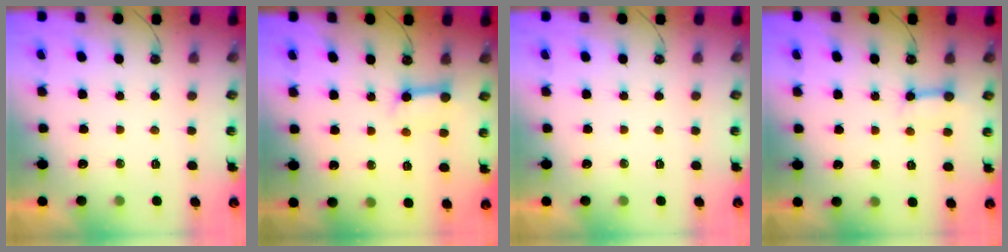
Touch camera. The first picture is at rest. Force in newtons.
{"total": 8.1, "press": 8.1, "slide": 0.8}
{"total": 0.0}
{"total": 6.8, "press": 6.8, "slide": 0.8}